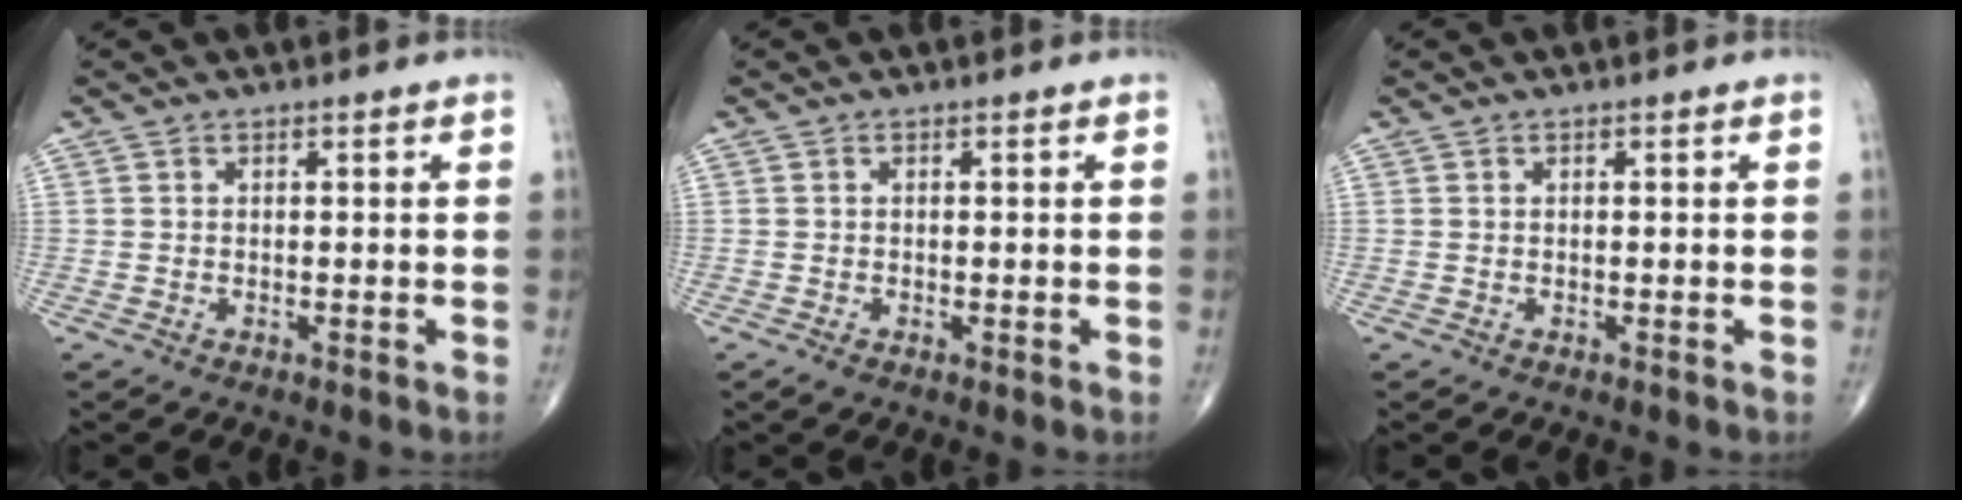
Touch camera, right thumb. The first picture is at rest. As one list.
[{"total": 1.0, "force": [-0.4, 0.5, 0.8], "torque": [-0.016, -0.004, -0.010]}, {"total": 0.0}]